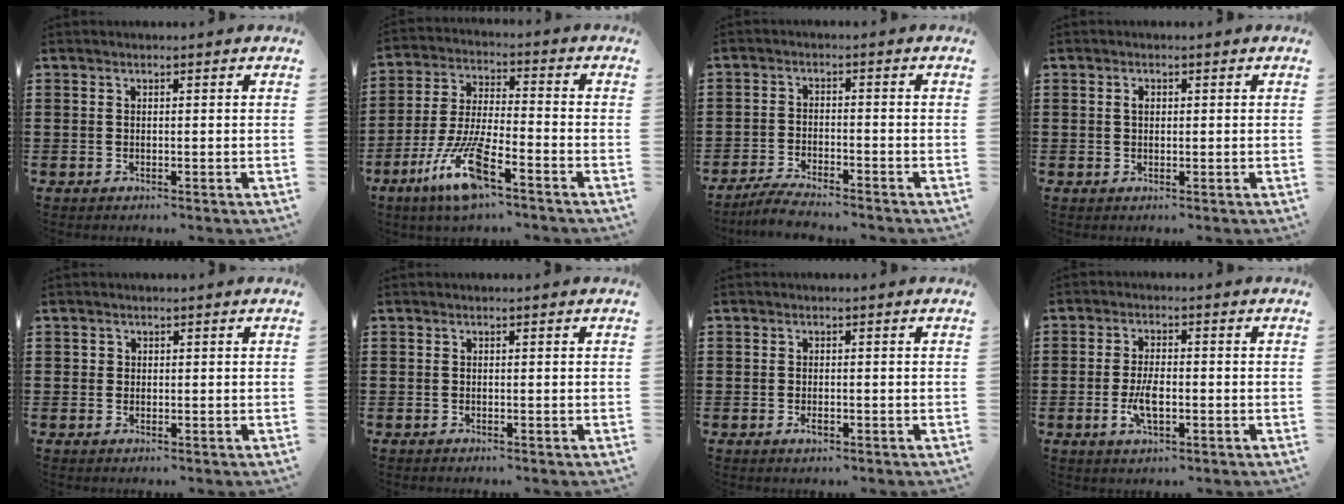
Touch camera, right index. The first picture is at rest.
{"total": 11.4, "force": [-6.8, 1.9, 8.9], "torque": [-0.207, -0.010, -0.134]}
{"total": 3.5, "force": [-3.4, 0.0, 0.9], "torque": [-0.018, 0.004, -0.068]}
{"total": 1.2, "force": [0.3, 0.8, 0.9], "torque": [-0.020, 0.006, 0.005]}
{"total": 0.8, "force": [0.2, 0.7, 0.1], "torque": [-0.004, 0.005, 0.004]}
{"total": 0.0}
{"total": 1.3, "force": [-0.6, 0.6, 0.9], "torque": [-0.018, -0.002, -0.011]}
{"total": 4.6, "force": [-1.1, 1.9, 4.1], "torque": [-0.091, -0.002, -0.023]}